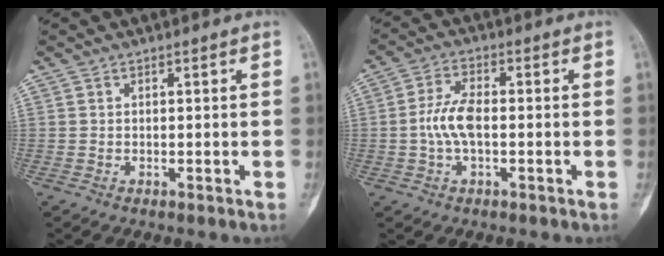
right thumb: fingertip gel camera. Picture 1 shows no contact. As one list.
[{"total": 6.5, "force": [-0.6, 2.6, 6.0], "torque": [-0.137, 0.013, -0.015]}]